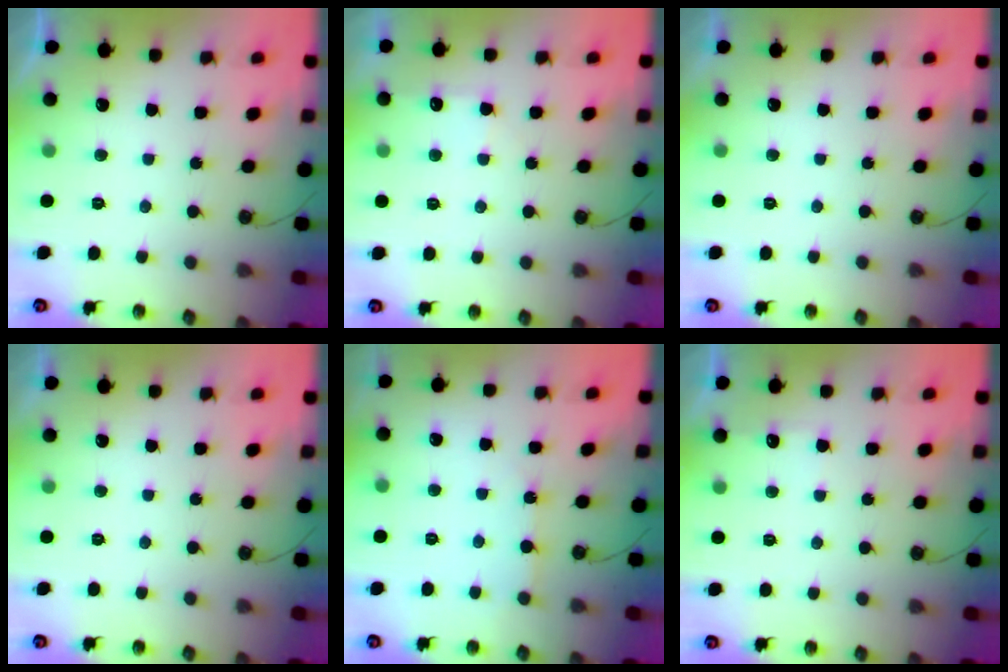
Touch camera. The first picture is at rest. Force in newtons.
{"total": 6.0, "press": 6.0, "slide": 0.8}
{"total": 0.0}
{"total": 0.0}
{"total": 4.6, "press": 4.6, "slide": 0.6}
{"total": 3.8, "press": 3.8, "slide": 0.4}